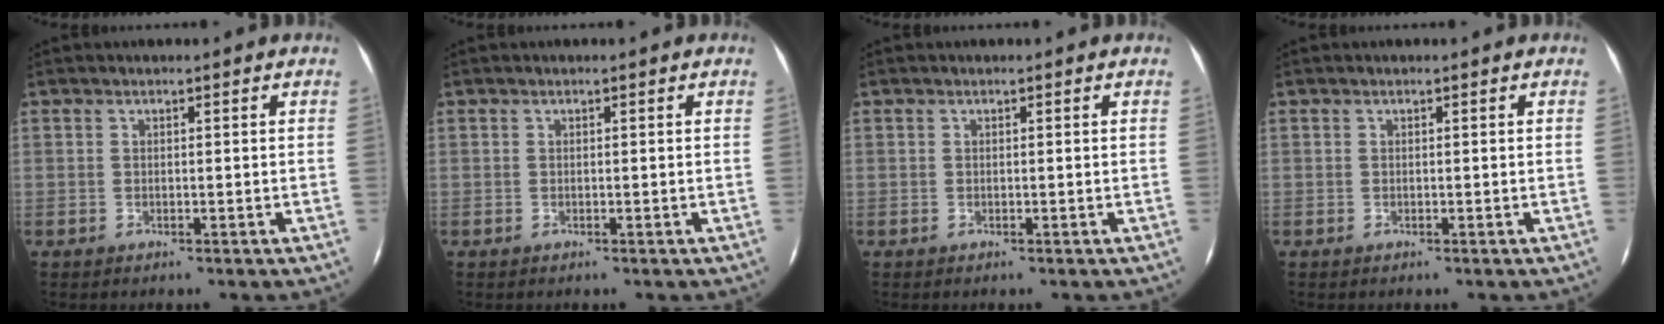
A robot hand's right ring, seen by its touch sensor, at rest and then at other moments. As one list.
[{"total": 0.0}, {"total": 0.0}, {"total": 0.0}]